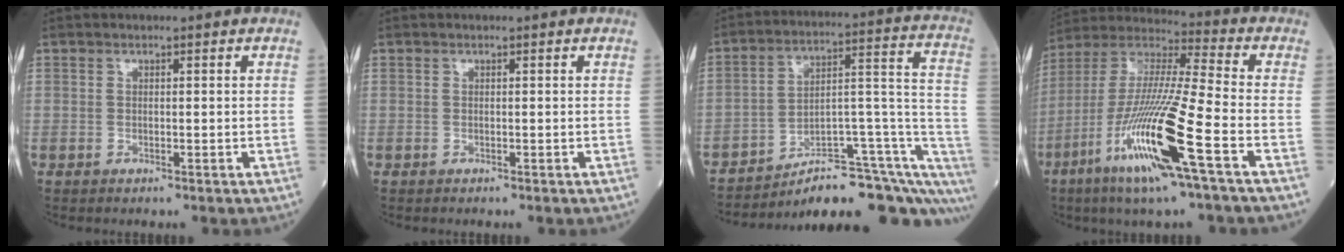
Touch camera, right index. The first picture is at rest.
{"total": 0.0}
{"total": 21.0, "force": [-16.8, 4.5, 11.8], "torque": [-0.070, 0.063, -0.231]}
{"total": 18.8, "force": [-8.1, 0.2, 16.9], "torque": [-0.368, -0.034, -0.161]}